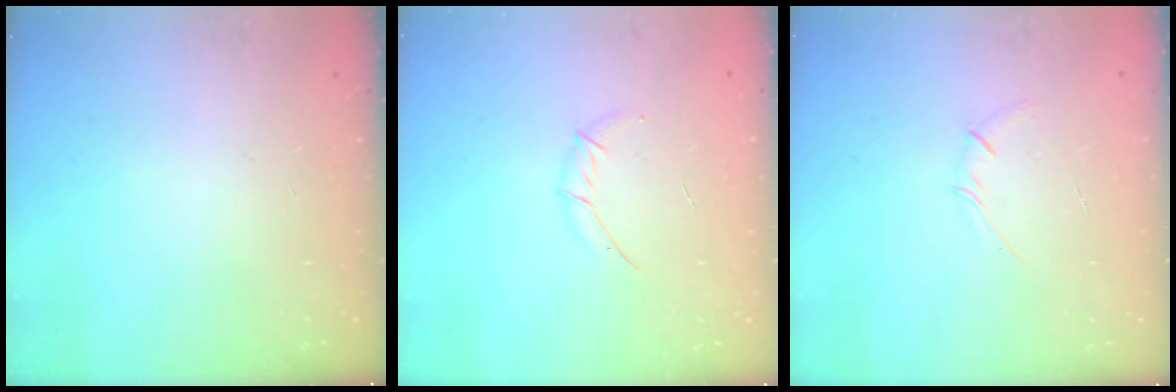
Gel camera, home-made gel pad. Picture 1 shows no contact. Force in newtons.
{"total": 4.9, "press": 4.7, "slide": 1.1}
{"total": 3.3, "press": 3.2, "slide": 0.9}